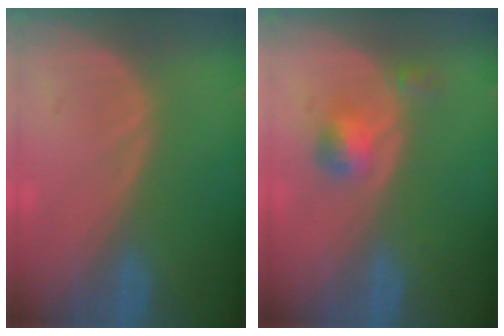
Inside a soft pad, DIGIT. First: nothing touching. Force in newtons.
{"total": 3.0, "press": 2.8, "slide": 1.2}